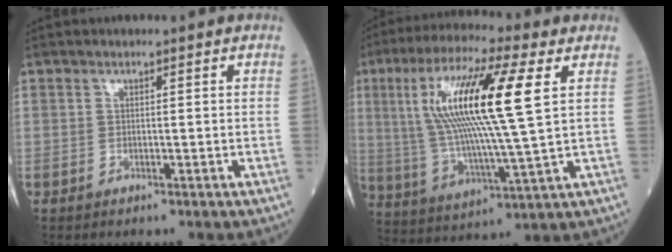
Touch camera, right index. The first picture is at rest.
{"total": 18.5, "force": [4.9, 1.0, 17.8], "torque": [-0.356, 0.012, 0.078]}